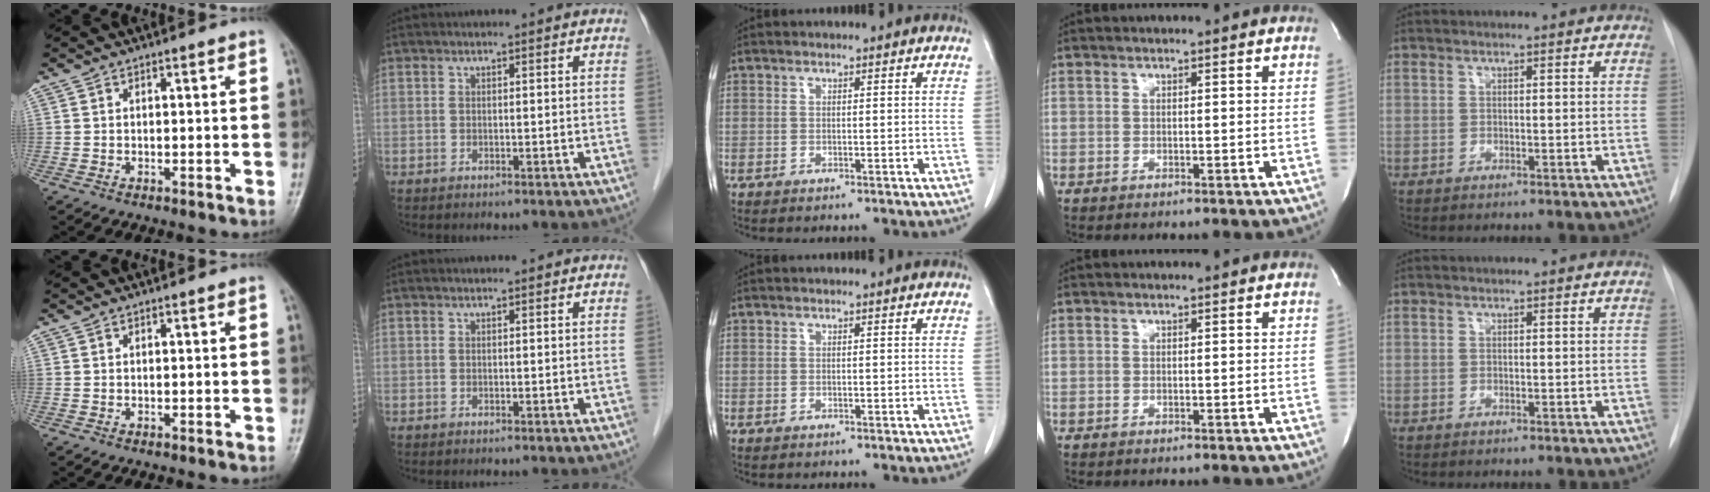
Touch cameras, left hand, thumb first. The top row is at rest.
{}